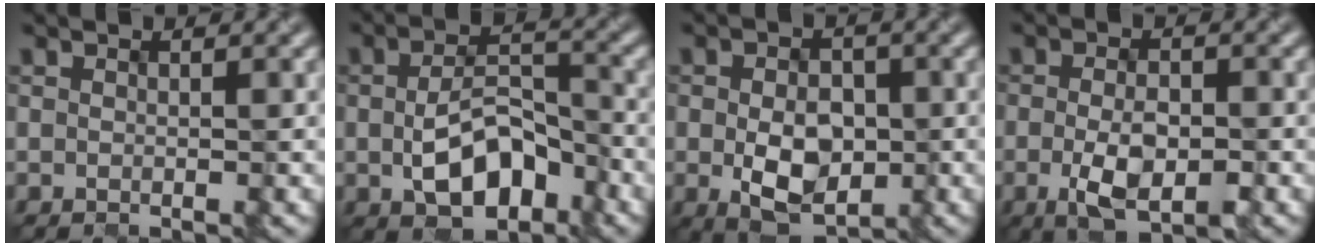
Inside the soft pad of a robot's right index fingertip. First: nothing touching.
{"total": 6.4, "force": [-2.0, 3.8, 4.8], "torque": [-0.089, -0.002, -0.028]}
{"total": 5.7, "force": [-1.4, 3.7, 4.2], "torque": [-0.084, -0.006, -0.019]}
{"total": 4.3, "force": [-1.6, 1.9, 3.6], "torque": [-0.071, -0.007, -0.022]}